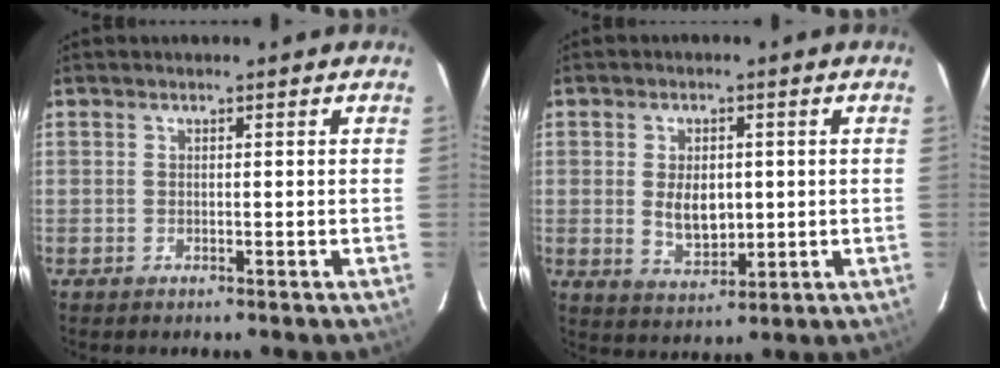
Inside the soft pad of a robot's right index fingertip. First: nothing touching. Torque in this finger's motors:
{"motor_torque": [0.26, -0.09, 0.27, 0.07]}